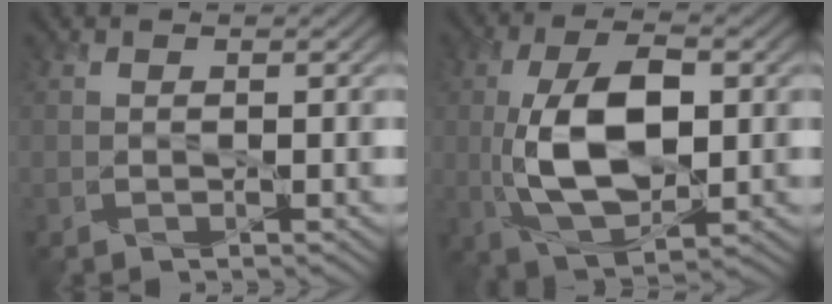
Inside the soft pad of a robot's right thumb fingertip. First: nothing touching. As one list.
[{"total": 11.3, "force": [-0.4, 5.7, 9.8], "torque": [-0.201, 0.004, -0.003]}]